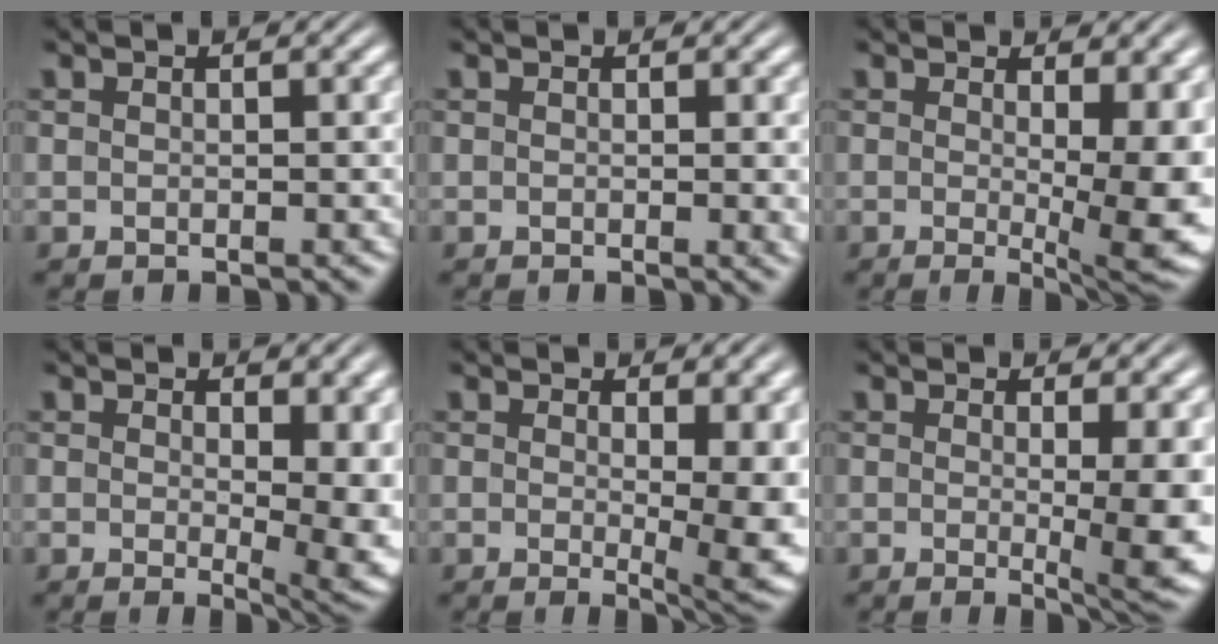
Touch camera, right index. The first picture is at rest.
{"total": 0.6, "force": [0.2, 0.1, 0.5], "torque": [-0.007, -0.001, 0.002]}
{"total": 5.5, "force": [-0.8, 1.2, 5.3], "torque": [-0.063, -0.021, -0.009]}
{"total": 4.2, "force": [0.0, 1.4, 4.0], "torque": [-0.043, -0.020, 0.002]}
{"total": 4.8, "force": [-0.4, 1.1, 4.7], "torque": [-0.053, -0.018, -0.005]}
{"total": 5.1, "force": [-0.8, 0.6, 4.9], "torque": [-0.064, -0.016, -0.011]}